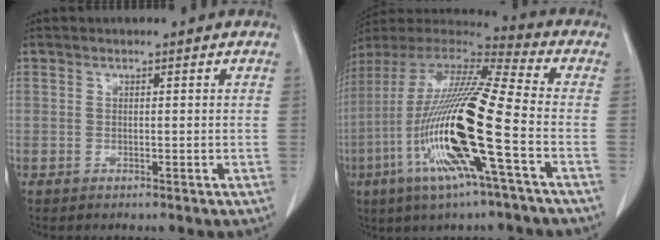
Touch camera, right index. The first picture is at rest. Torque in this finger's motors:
{"motor_torque": [2.14, 0.00, 1.05, 0.21]}